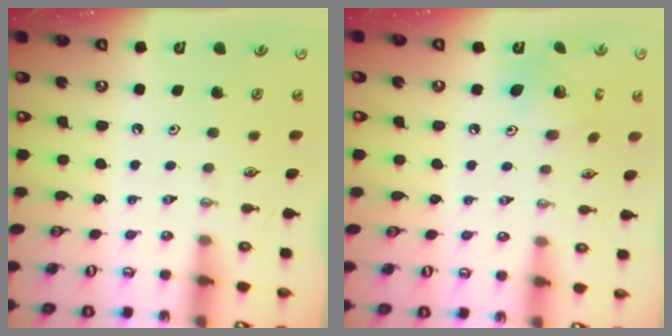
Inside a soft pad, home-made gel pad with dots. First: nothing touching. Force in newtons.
{"total": 7.9, "press": 7.9, "slide": 0.5}